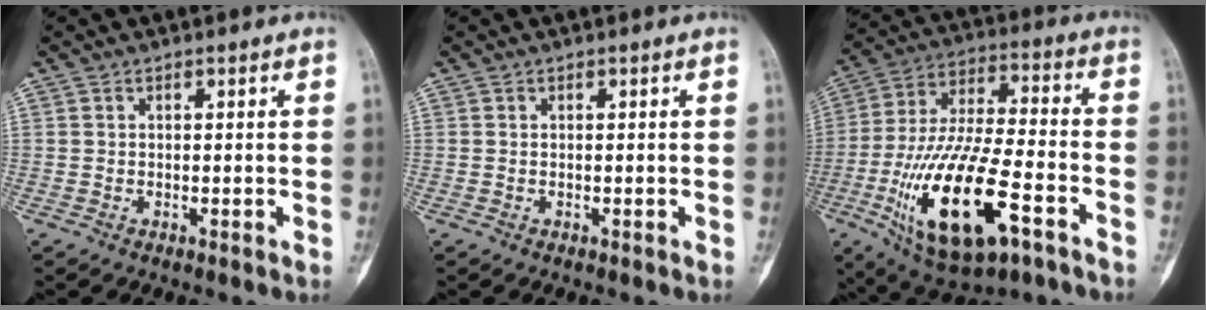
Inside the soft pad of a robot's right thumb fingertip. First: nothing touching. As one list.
[{"total": 0.0}, {"total": 23.3, "force": [-9.4, 8.5, 19.6], "torque": [-0.391, 0.028, -0.154]}]